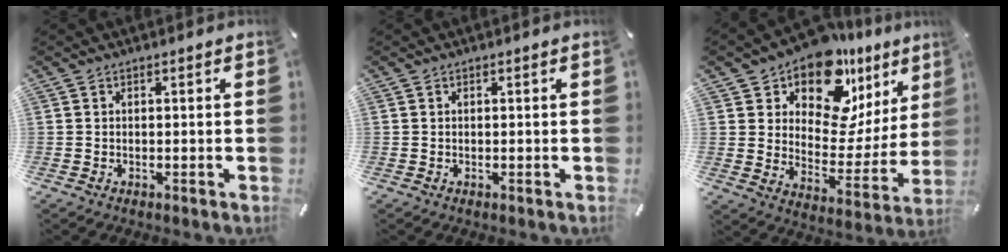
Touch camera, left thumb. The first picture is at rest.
{"total": 0.0}
{"total": 16.1, "force": [11.4, 9.1, 6.6], "torque": [-0.108, -0.098, 0.201]}